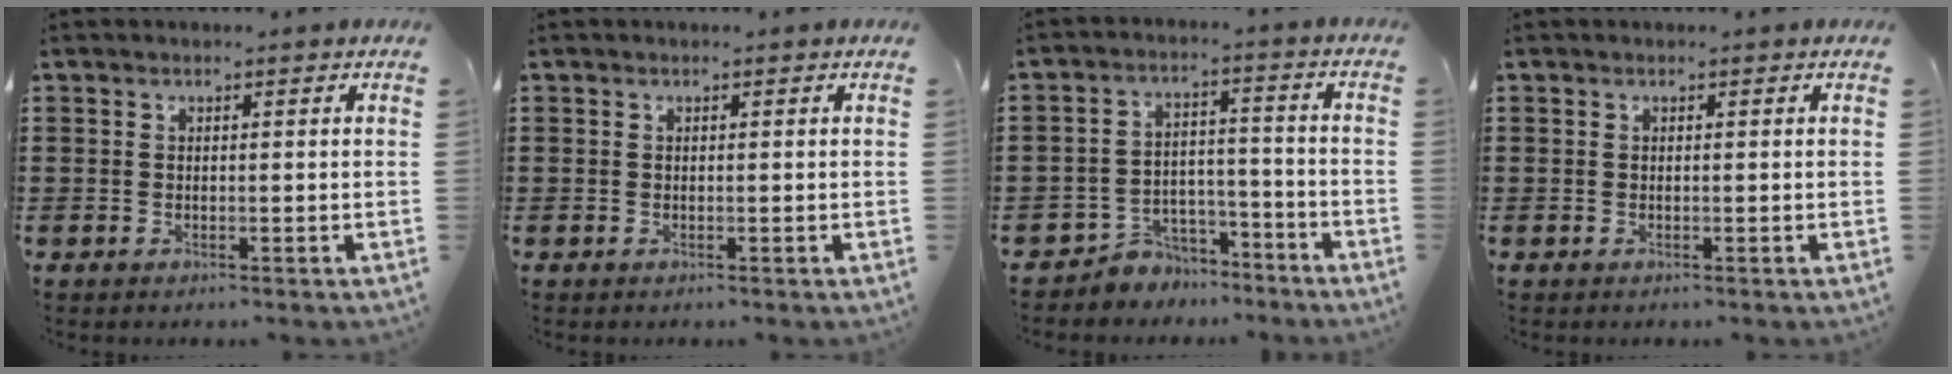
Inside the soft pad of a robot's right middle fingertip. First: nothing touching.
{"total": 0.0}
{"total": 5.4, "force": [-5.0, 2.0, 0.0], "torque": [-0.014, 0.015, -0.105]}
{"total": 0.0}